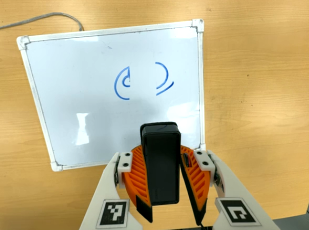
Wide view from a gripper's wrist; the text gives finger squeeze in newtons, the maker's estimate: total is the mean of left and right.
{"total": 10.1, "left": 9.9, "right": 10.2}